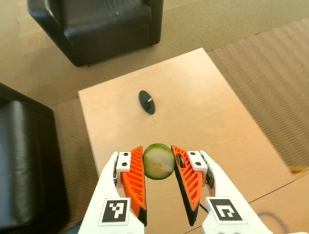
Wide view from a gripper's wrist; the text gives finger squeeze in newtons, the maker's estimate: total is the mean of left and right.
{"total": 8.3, "left": 8.0, "right": 8.5}